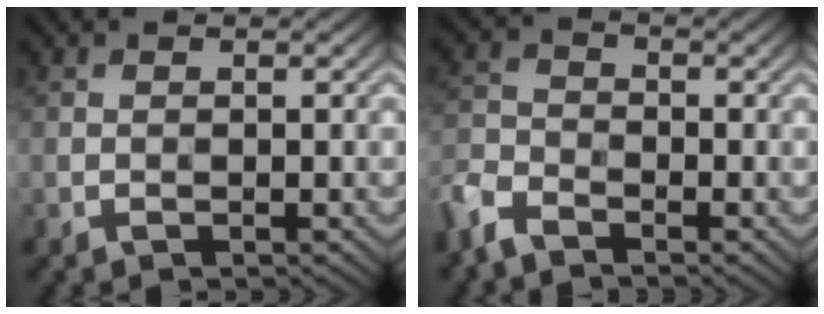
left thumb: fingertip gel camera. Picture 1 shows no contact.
{"total": 5.3, "force": [-4.1, 2.3, 2.4], "torque": [-0.065, -0.015, -0.094]}